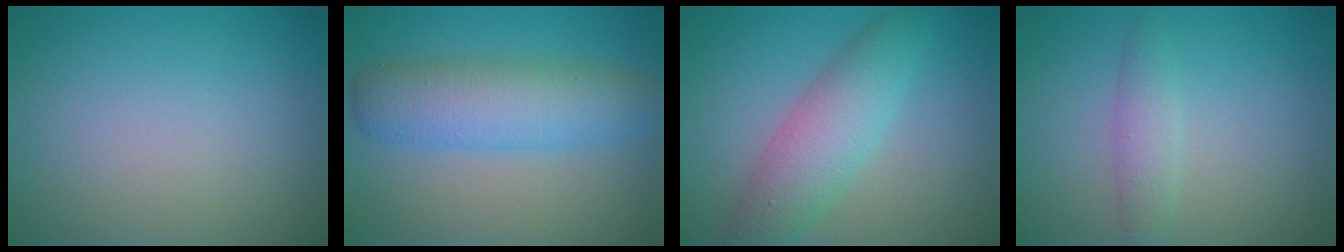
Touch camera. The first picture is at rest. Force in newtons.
{"total": 6.1, "press": 6.1, "slide": 0.1}
{"total": 5.3, "press": 5.3, "slide": 0.0}
{"total": 2.0, "press": 2.0, "slide": 0.1}